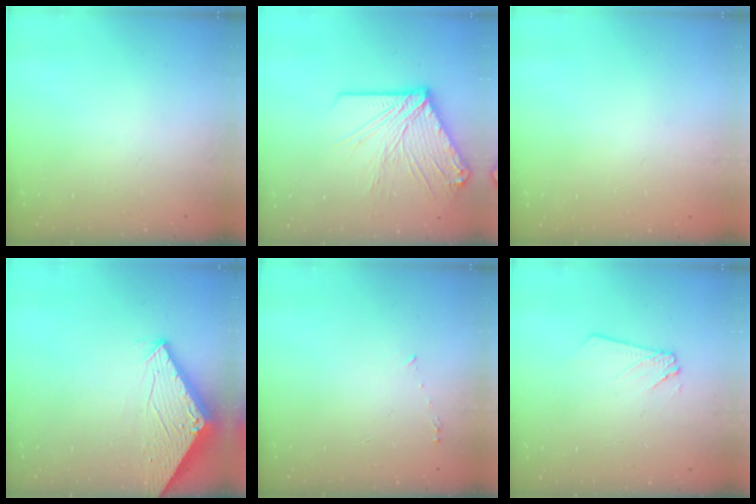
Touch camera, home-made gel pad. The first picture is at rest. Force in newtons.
{"total": 16.4, "press": 16.2, "slide": 2.3}
{"total": 0.7, "press": 0.3, "slide": 0.7}
{"total": 2.8, "press": 2.8, "slide": 0.1}
{"total": 3.2, "press": 3.2, "slide": 0.2}
{"total": 2.4, "press": 2.4, "slide": 0.2}